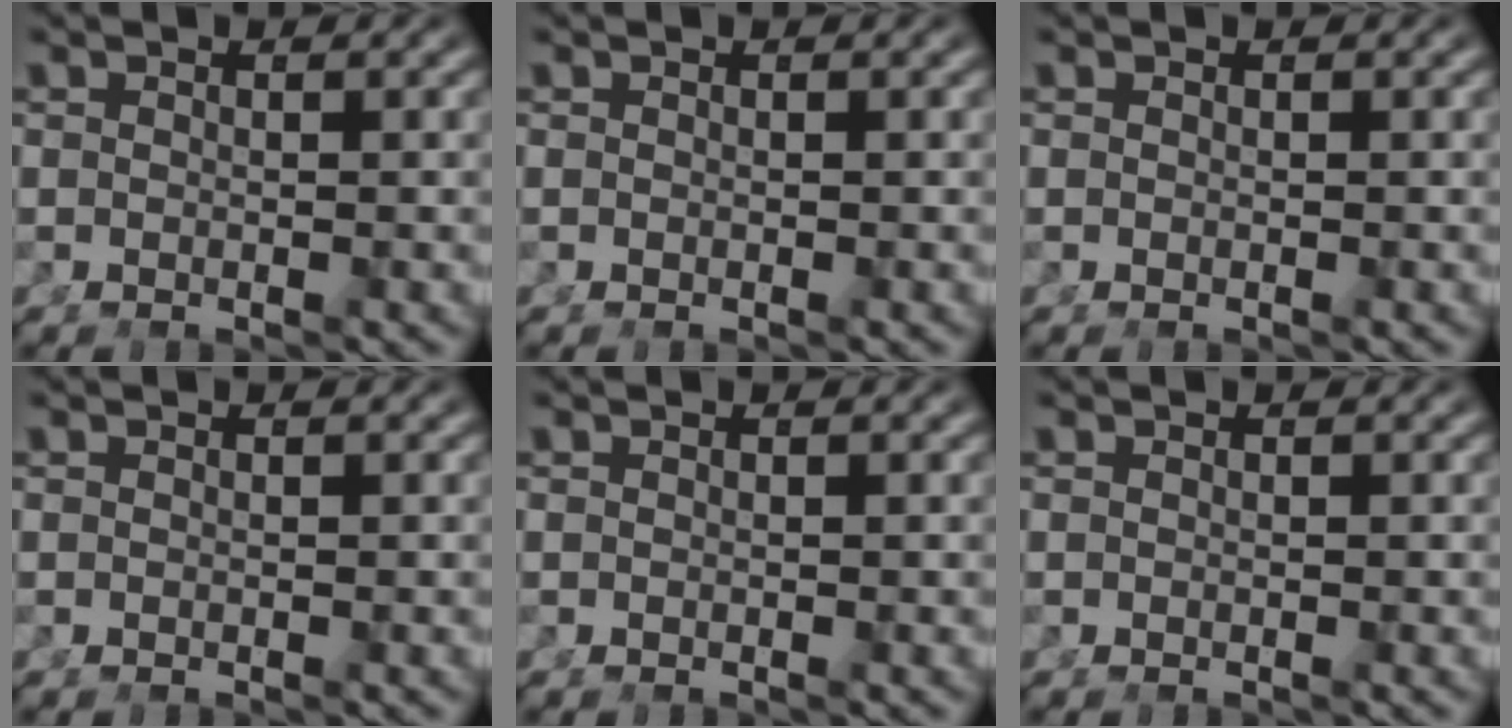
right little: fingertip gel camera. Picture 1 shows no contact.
{"total": 0.0}
{"total": 0.0}
{"total": 0.0}
{"total": 0.0}
{"total": 0.0}